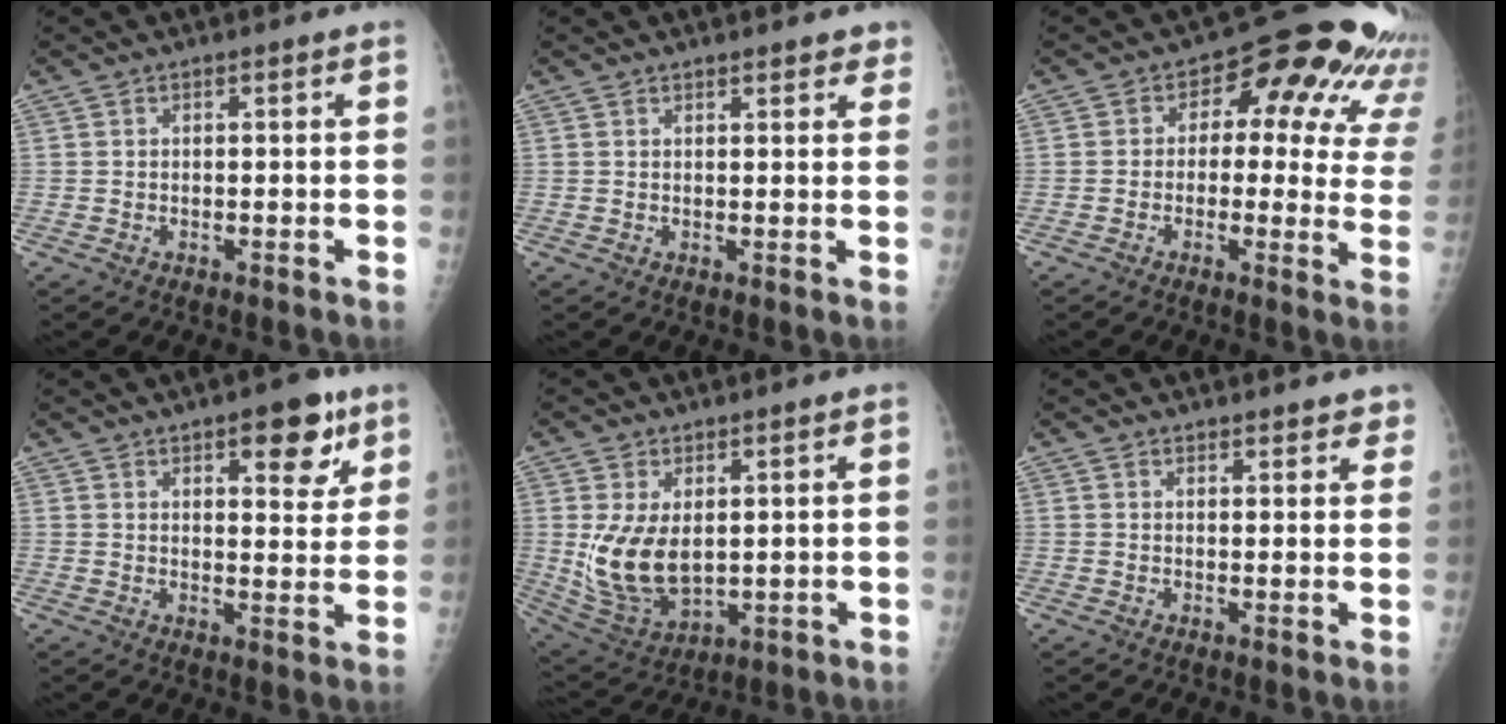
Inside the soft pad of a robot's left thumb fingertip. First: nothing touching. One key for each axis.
{"total": 3.2, "fx": 2.6, "fy": 1.2, "fz": 1.5, "tx": 0.008, "ty": -0.004, "tz": 0.027}
{"total": 18.5, "fx": 7.4, "fy": 10.4, "fz": 13.4, "tx": -0.112, "ty": 0.010, "tz": 0.071}
{"total": 9.4, "fx": 5.4, "fy": 3.9, "fz": 6.6, "tx": -0.059, "ty": -0.026, "tz": 0.072}
{"total": 11.4, "fx": 1.7, "fy": 6.8, "fz": 8.9, "tx": -0.155, "ty": -0.022, "tz": 0.054}
{"total": 4.8, "fx": 4.3, "fy": 1.7, "fz": 1.5, "tx": 0.013, "ty": -0.017, "tz": 0.047}